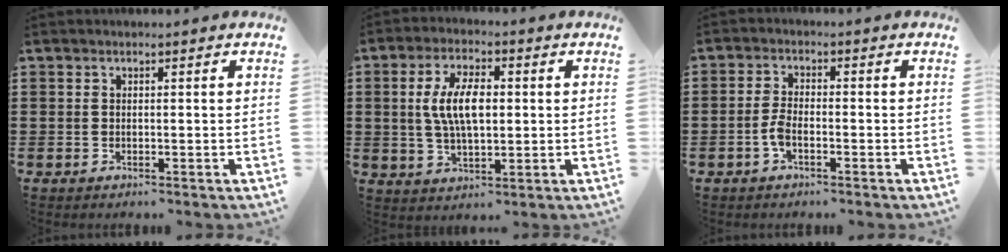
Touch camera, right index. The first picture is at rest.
{"total": 8.0, "force": [0.7, 3.5, 7.2], "torque": [-0.152, 0.008, 0.007]}
{"total": 3.0, "force": [-1.4, 1.0, 2.5], "torque": [-0.067, -0.006, -0.031]}